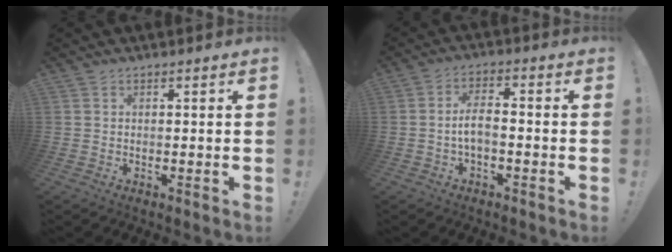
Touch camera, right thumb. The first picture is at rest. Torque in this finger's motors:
{"motor_torque": [0.19, -0.12, 0.05, 0.16, 0.09]}